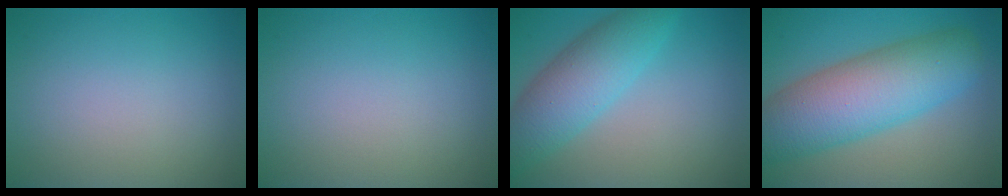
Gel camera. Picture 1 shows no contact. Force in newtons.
{"total": 0.0}
{"total": 6.1, "press": 6.1, "slide": 0.2}
{"total": 9.7, "press": 9.7, "slide": 0.2}